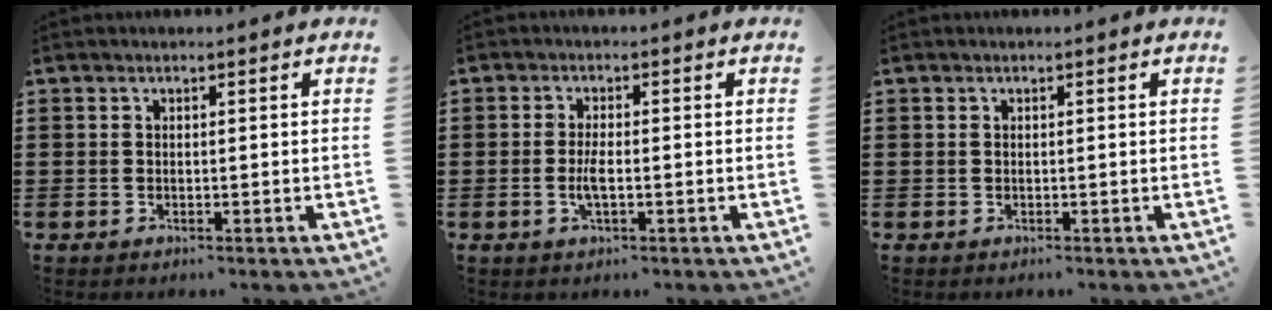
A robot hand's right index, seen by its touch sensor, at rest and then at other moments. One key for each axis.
{"total": 2.8, "fx": -0.6, "fy": 0.8, "fz": 2.7, "tx": -0.054, "ty": -0.002, "tz": -0.012}
{"total": 0.0}